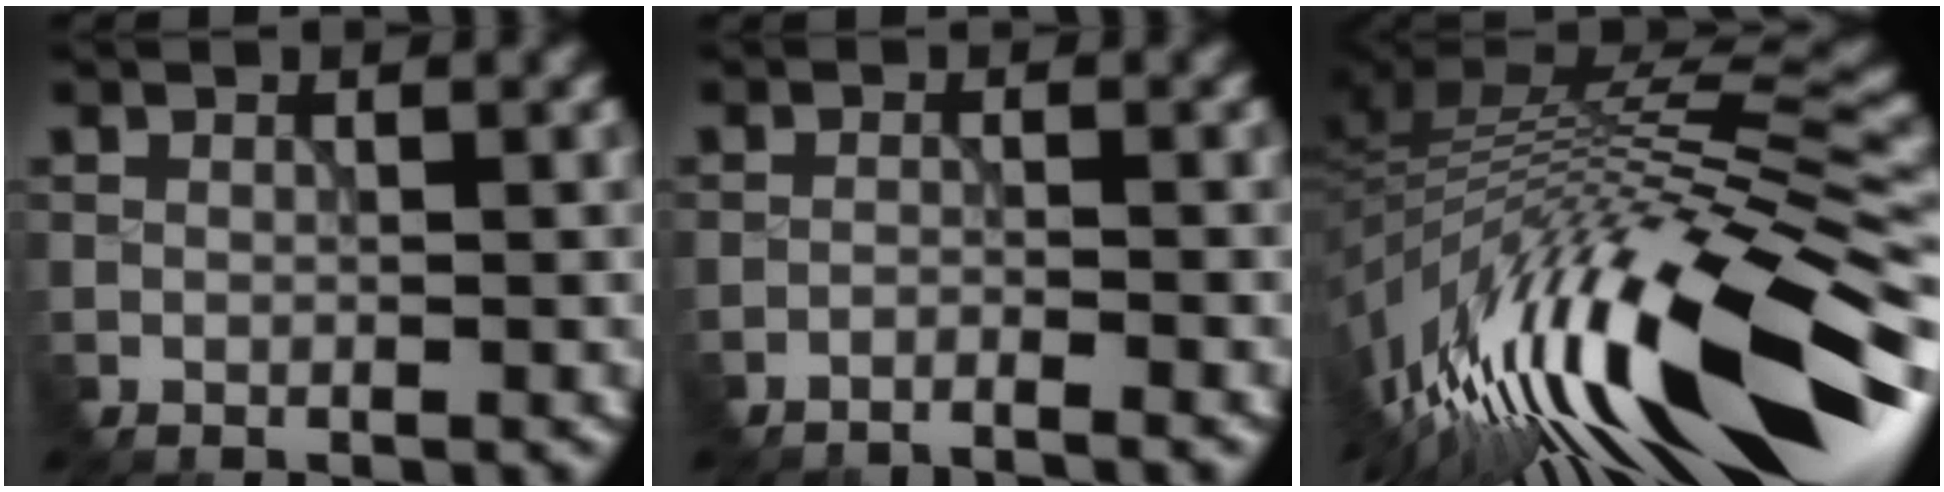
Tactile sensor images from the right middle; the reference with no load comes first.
{"total": 2.2, "force": [-2.0, -0.1, 0.8], "torque": [-0.015, 0.000, -0.047]}
{"total": 16.4, "force": [-6.9, 5.0, 14.0], "torque": [-0.243, 0.017, -0.124]}